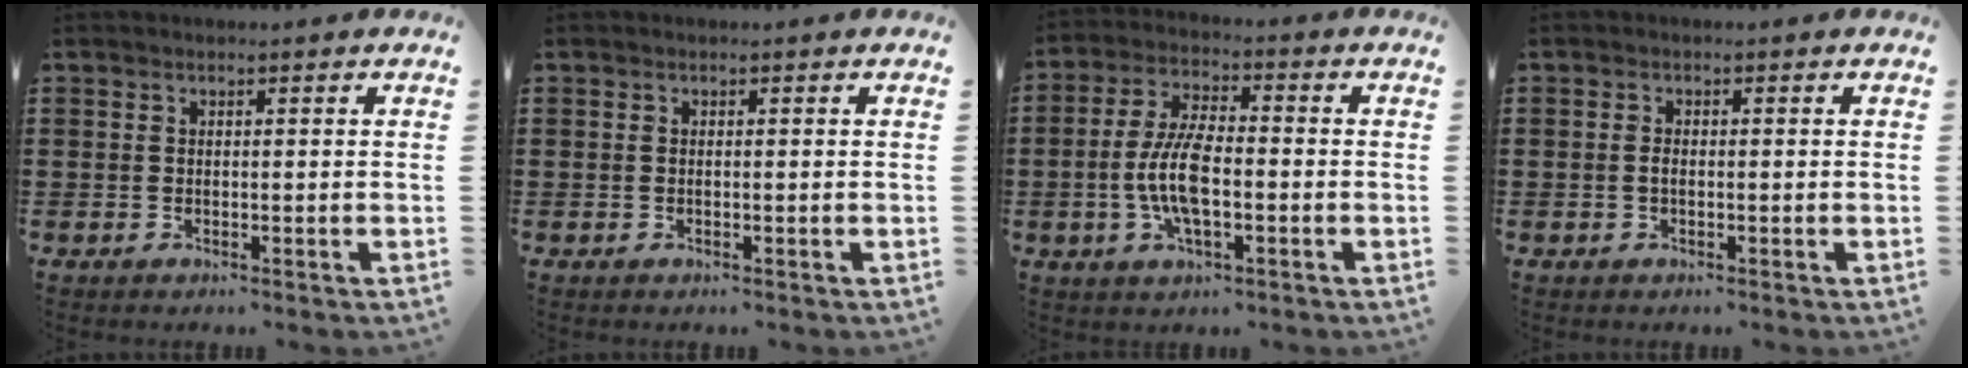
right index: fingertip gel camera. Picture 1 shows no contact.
{"total": 0.0}
{"total": 8.5, "force": [-1.6, 3.2, 7.7], "torque": [-0.174, -0.006, -0.036]}
{"total": 0.9, "force": [-0.2, 0.5, 0.7], "torque": [-0.015, 0.003, -0.004]}